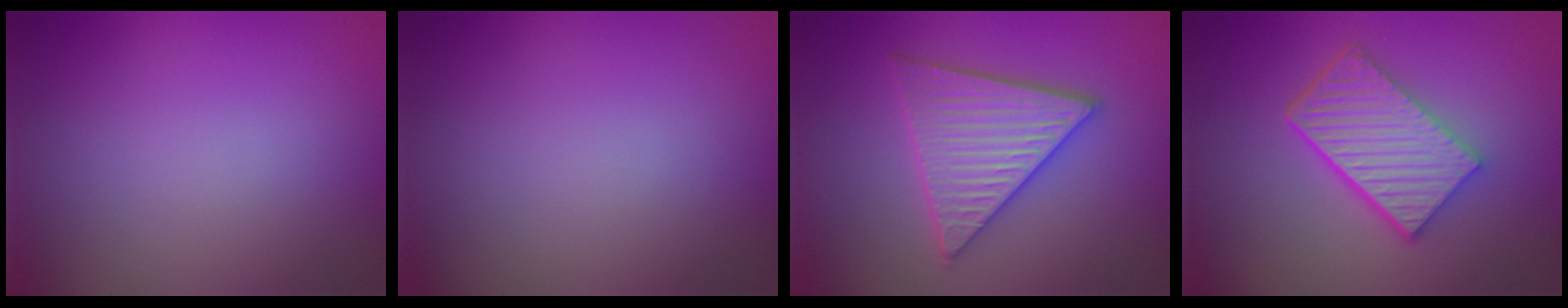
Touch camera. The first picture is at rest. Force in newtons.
{"total": 0.0}
{"total": 5.4, "press": 5.4, "slide": 0.7}
{"total": 6.1, "press": 4.4, "slide": 4.1}